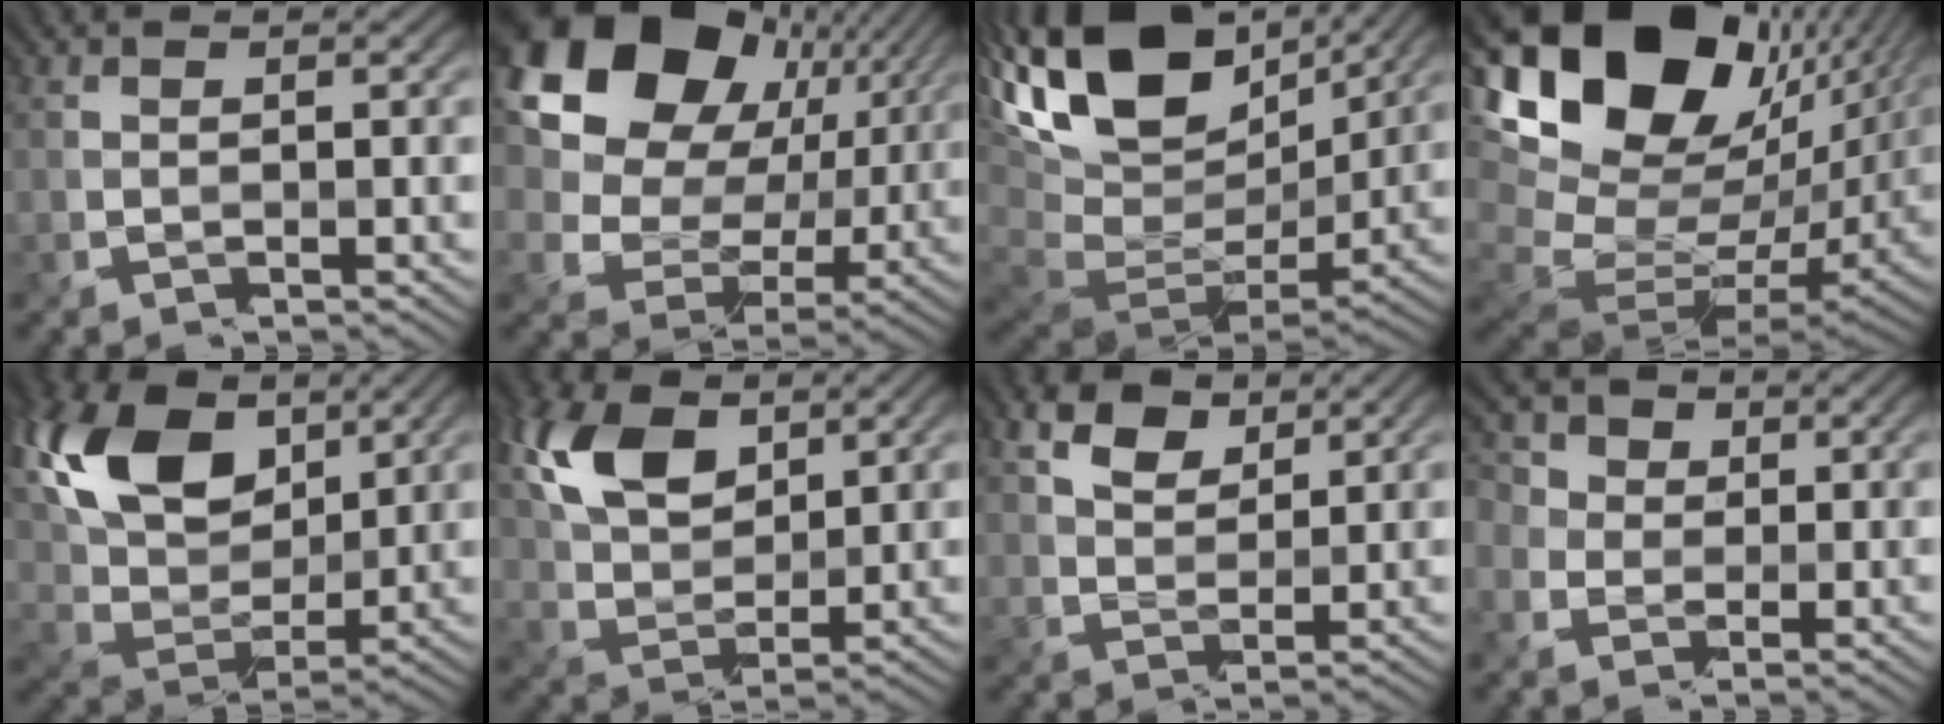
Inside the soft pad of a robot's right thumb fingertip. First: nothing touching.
{"total": 16.8, "force": [5.9, 12.2, 10.0], "torque": [-0.207, 0.023, 0.109]}
{"total": 18.5, "force": [7.7, 9.9, 13.5], "torque": [-0.304, 0.027, 0.138]}
{"total": 19.7, "force": [7.7, 11.6, 13.9], "torque": [-0.278, -0.003, 0.181]}
{"total": 14.6, "force": [6.2, 8.6, 10.1], "torque": [-0.229, 0.024, 0.114]}
{"total": 9.9, "force": [4.3, 5.7, 6.9], "torque": [-0.171, 0.015, 0.085]}
{"total": 5.1, "force": [3.0, 2.7, 3.2], "torque": [-0.071, 0.005, 0.053]}
{"total": 8.0, "force": [2.4, 6.2, 4.3], "torque": [-0.127, 0.035, 0.024]}